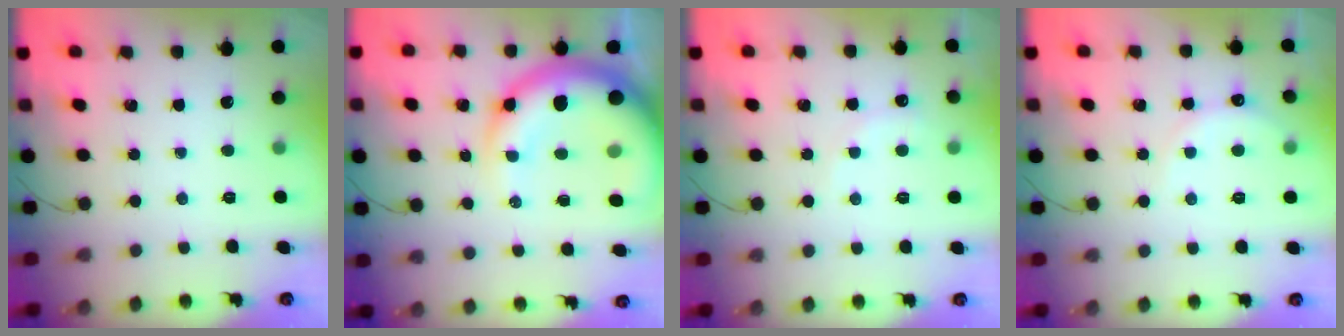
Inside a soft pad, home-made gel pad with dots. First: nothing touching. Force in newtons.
{"total": 18.5, "press": 17.9, "slide": 4.5}
{"total": 5.5, "press": 5.4, "slide": 1.1}
{"total": 6.7, "press": 6.6, "slide": 1.5}